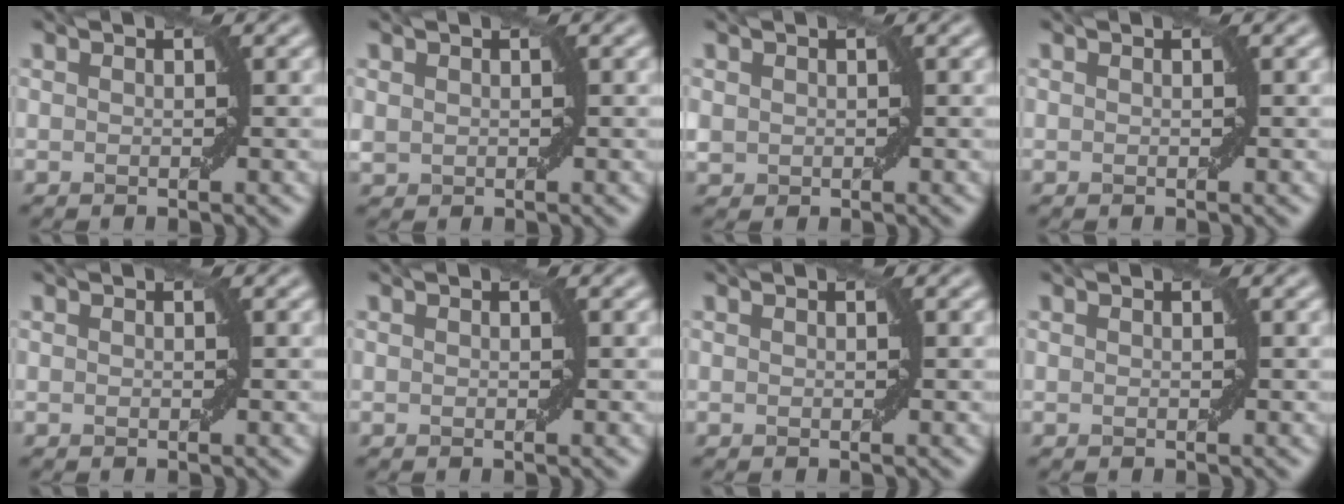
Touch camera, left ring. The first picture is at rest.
{"total": 0.7, "force": [0.4, 0.6, 0.3], "torque": [-0.005, 0.002, 0.010]}
{"total": 1.0, "force": [0.2, 0.9, 0.3], "torque": [-0.005, 0.001, 0.005]}
{"total": 0.0}
{"total": 0.0}
{"total": 0.0}
{"total": 0.0}
{"total": 0.0}